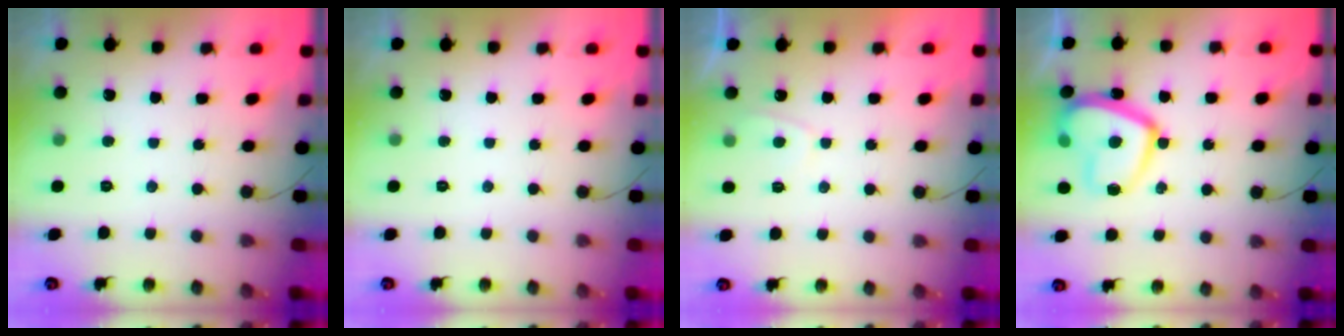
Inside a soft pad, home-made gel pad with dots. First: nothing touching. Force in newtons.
{"total": 0.0}
{"total": 1.8, "press": 1.7, "slide": 0.6}
{"total": 14.3, "press": 14.3, "slide": 1.1}